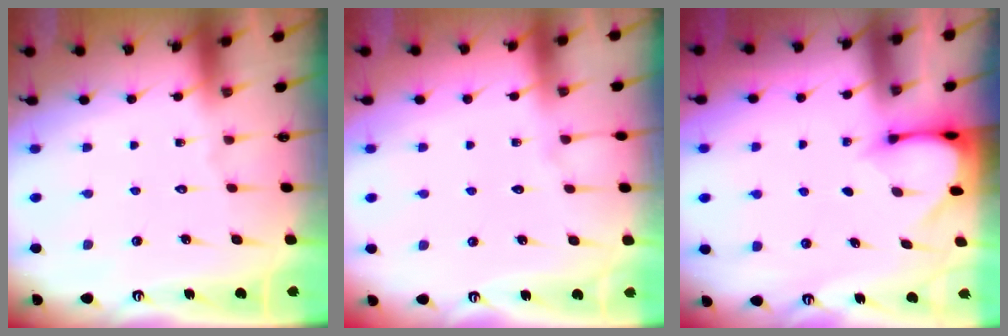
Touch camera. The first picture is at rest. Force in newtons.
{"total": 2.5, "press": 2.5, "slide": 0.4}
{"total": 3.2, "press": 3.2, "slide": 0.3}